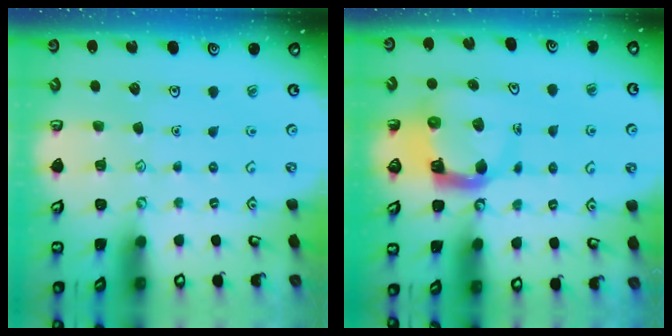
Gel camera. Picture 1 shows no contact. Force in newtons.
{"total": 7.9, "press": 7.9, "slide": 1.1}